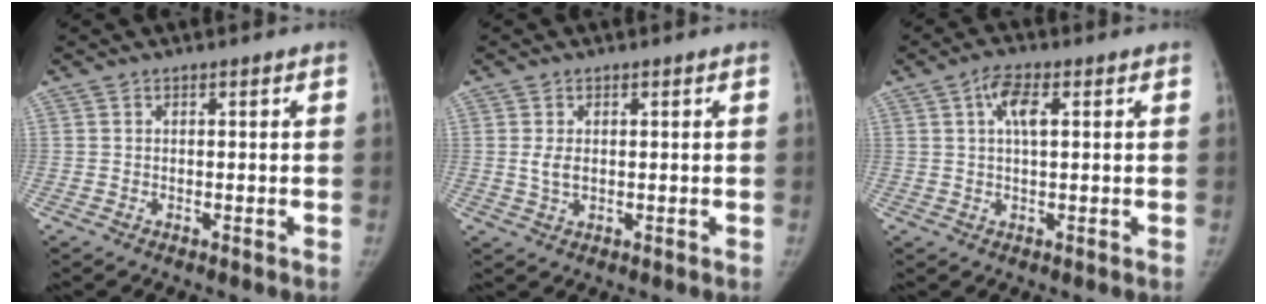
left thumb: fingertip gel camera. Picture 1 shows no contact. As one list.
[{"total": 2.9, "force": [0.4, 1.7, 2.3], "torque": [-0.048, -0.002, 0.010]}, {"total": 5.0, "force": [1.6, 2.0, 4.3], "torque": [-0.081, 0.007, 0.028]}]